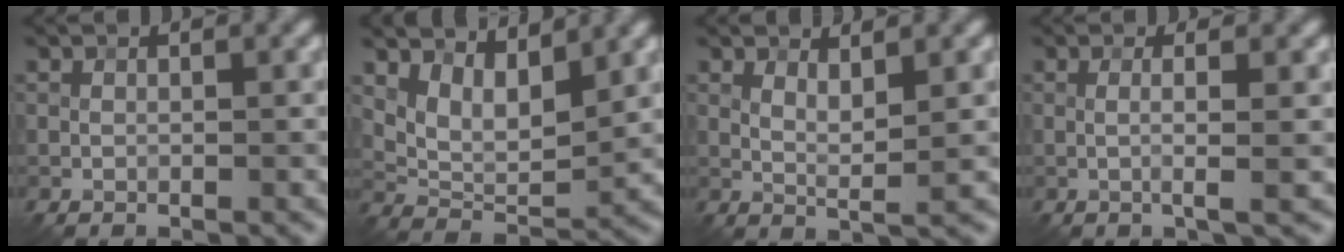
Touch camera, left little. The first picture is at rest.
{"total": 4.6, "force": [2.8, 2.2, 3.0], "torque": [-0.061, -0.013, 0.047]}
{"total": 2.1, "force": [1.0, 0.3, 1.9], "torque": [-0.034, -0.007, 0.017]}
{"total": 2.5, "force": [0.0, 0.5, 2.5], "torque": [-0.041, 0.001, -0.007]}